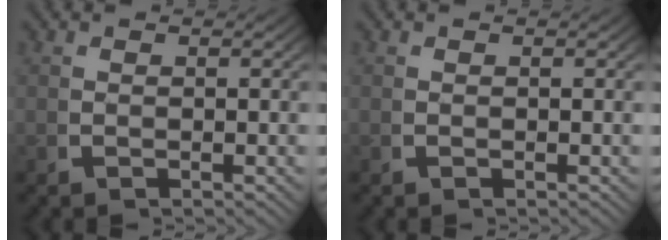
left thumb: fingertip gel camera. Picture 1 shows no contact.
{"total": 0.0}